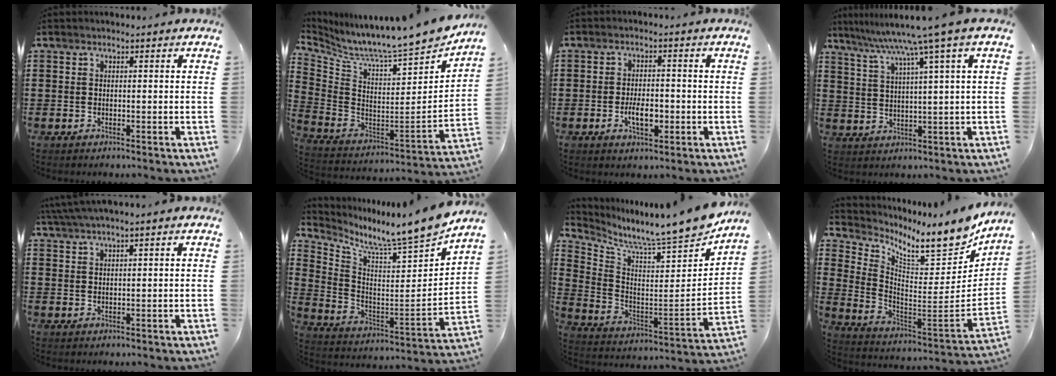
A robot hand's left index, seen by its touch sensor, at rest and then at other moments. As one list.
[{"total": 8.2, "force": [7.7, -0.7, 2.7], "torque": [-0.082, -0.082, 0.120]}, {"total": 4.5, "force": [-1.1, 2.0, 3.9], "torque": [-0.058, 0.003, -0.020]}, {"total": 7.9, "force": [5.2, -1.5, 5.8], "torque": [-0.129, -0.030, 0.082]}, {"total": 2.7, "force": [2.1, -0.2, 1.7], "torque": [-0.036, 0.001, 0.041]}, {"total": 7.9, "force": [7.4, -1.0, 2.4], "torque": [-0.070, -0.086, 0.113]}, {"total": 8.9, "force": [8.4, -0.8, 2.9], "torque": [-0.073, -0.096, 0.130]}, {"total": 9.8, "force": [8.0, 2.0, 5.3], "torque": [-0.098, -0.079, 0.130]}]